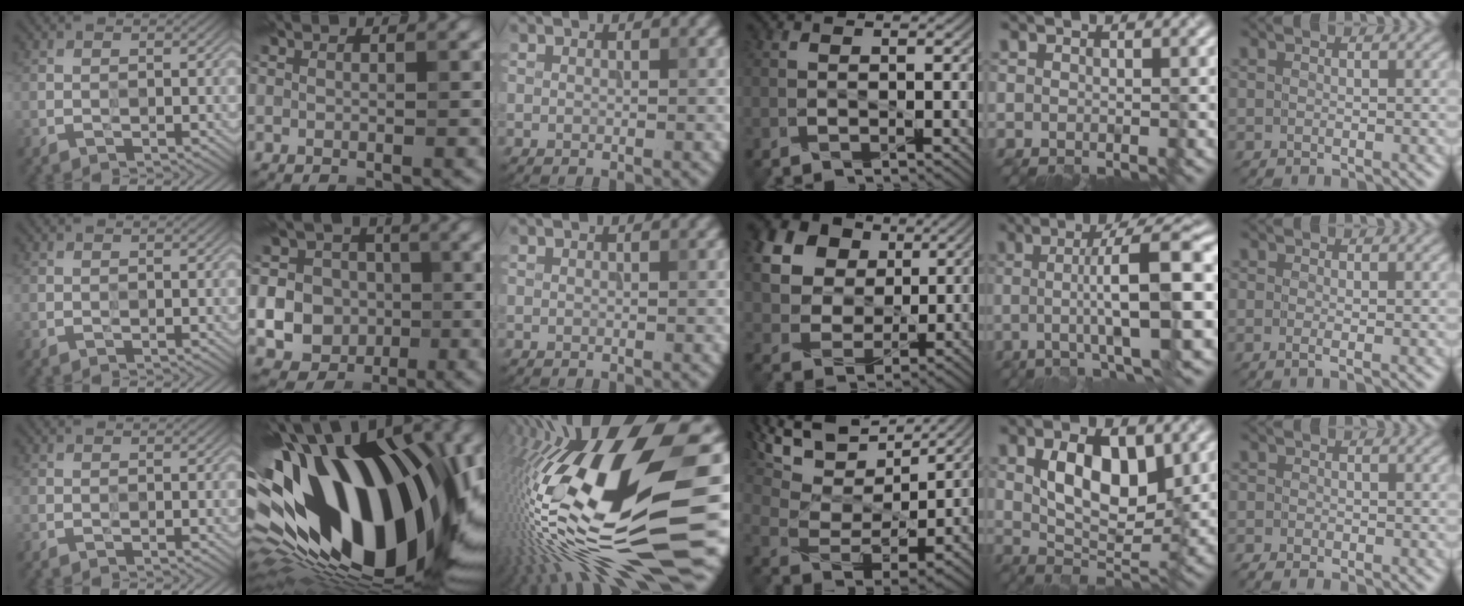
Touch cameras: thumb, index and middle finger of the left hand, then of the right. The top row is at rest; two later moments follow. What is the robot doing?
{"motion": "wipe", "object": "plastic plate"}